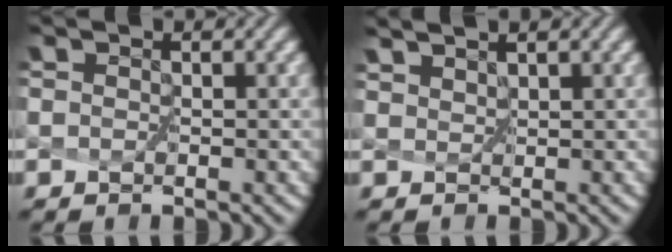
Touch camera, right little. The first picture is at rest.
{"total": 1.4, "force": [1.3, 0.0, 0.2], "torque": [-0.015, 0.005, 0.028]}